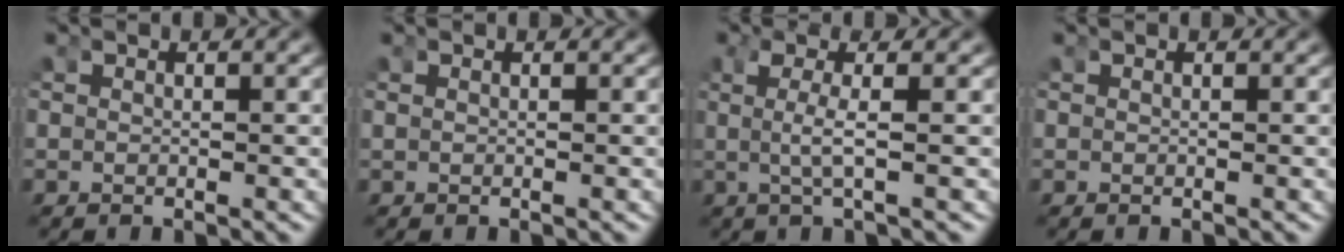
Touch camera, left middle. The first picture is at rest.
{"total": 0.0}
{"total": 2.6, "force": [0.0, -0.4, 2.6], "torque": [-0.058, -0.007, 0.008]}
{"total": 0.0}